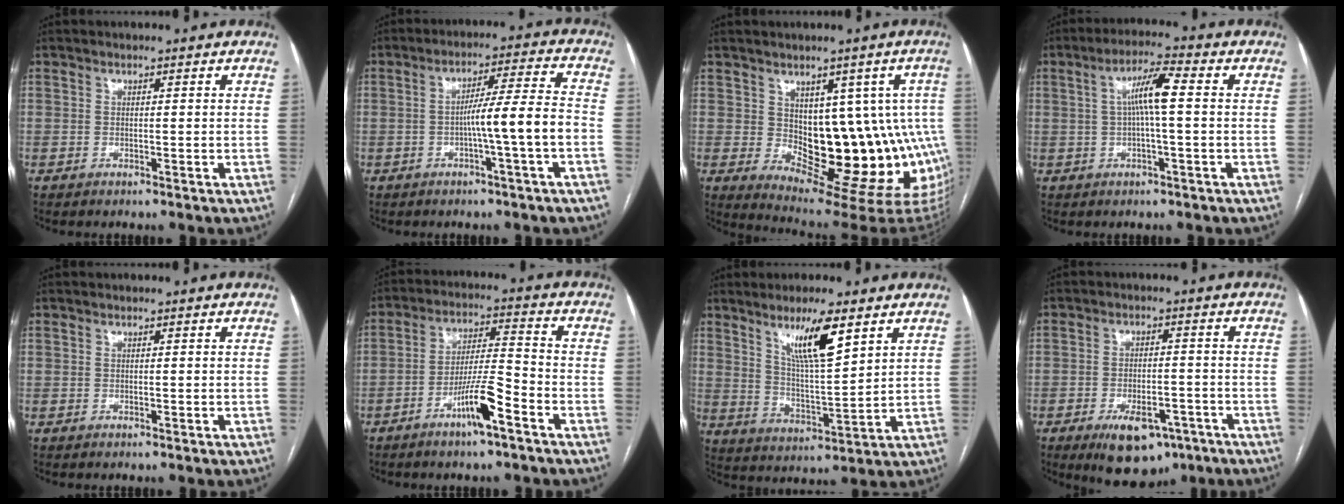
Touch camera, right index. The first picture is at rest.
{"total": 8.4, "force": [-2.1, -1.0, 8.1], "torque": [-0.130, 0.012, -0.031]}
{"total": 15.9, "force": [-0.6, 8.4, 13.4], "torque": [-0.123, 0.016, 0.011]}
{"total": 6.6, "force": [0.9, 0.4, 6.5], "torque": [-0.120, 0.015, 0.013]}
{"total": 0.0}
{"total": 8.7, "force": [-4.7, 0.6, 7.3], "torque": [-0.137, 0.002, -0.084]}
{"total": 10.2, "force": [5.9, 1.1, 8.2], "torque": [-0.147, -0.010, 0.111]}
{"total": 9.8, "force": [-5.9, 4.7, 6.3], "torque": [-0.090, -0.004, -0.083]}